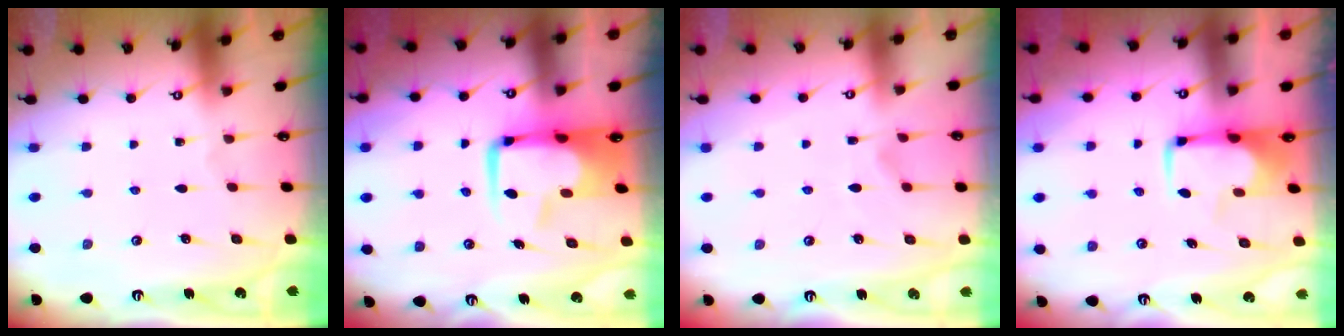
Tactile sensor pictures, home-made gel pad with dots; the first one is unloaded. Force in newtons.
{"total": 9.2, "press": 9.0, "slide": 1.8}
{"total": 1.2, "press": 0.0, "slide": 1.2}
{"total": 1.7, "press": 1.6, "slide": 0.5}